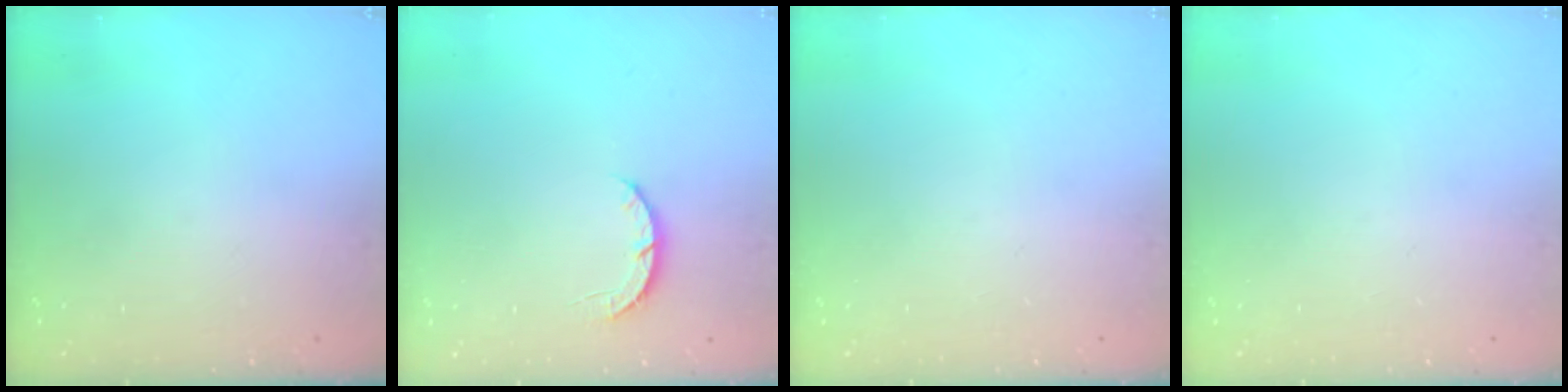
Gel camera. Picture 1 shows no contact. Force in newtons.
{"total": 3.2, "press": 3.2, "slide": 0.4}
{"total": 0.0}
{"total": 0.0}